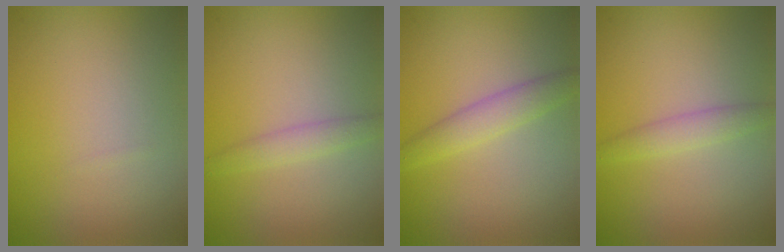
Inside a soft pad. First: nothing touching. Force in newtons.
{"total": 1.5, "press": 1.5, "slide": 0.1}
{"total": 2.4, "press": 2.4, "slide": 0.1}
{"total": 1.7, "press": 1.7, "slide": 0.0}